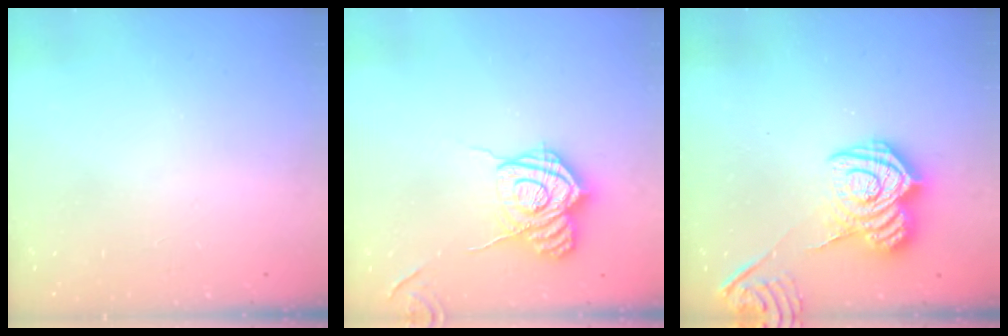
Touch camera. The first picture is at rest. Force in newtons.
{"total": 15.8, "press": 15.8, "slide": 0.8}
{"total": 13.9, "press": 13.8, "slide": 1.0}